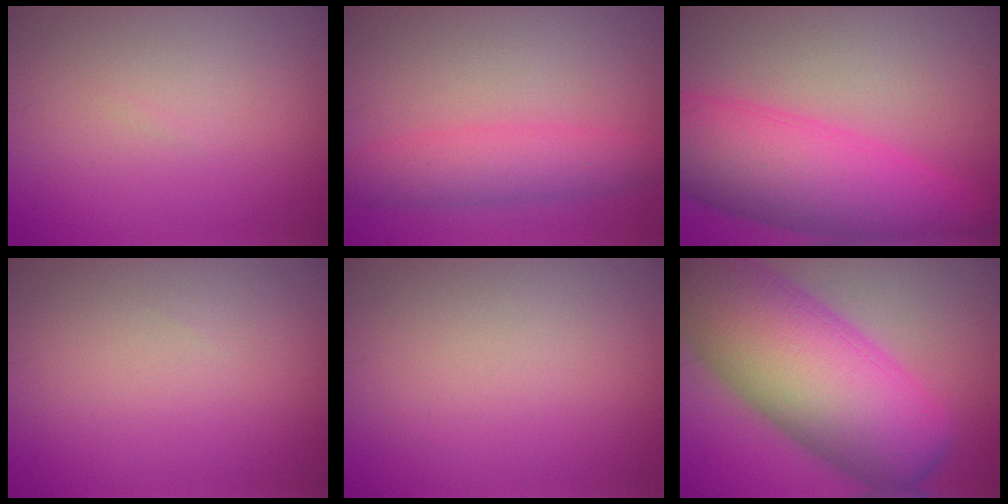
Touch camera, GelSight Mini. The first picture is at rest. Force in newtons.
{"total": 3.8, "press": 3.8, "slide": 0.2}
{"total": 10.0, "press": 10.0, "slide": 0.3}
{"total": 0.0}
{"total": 0.0}
{"total": 15.0, "press": 15.0, "slide": 0.5}